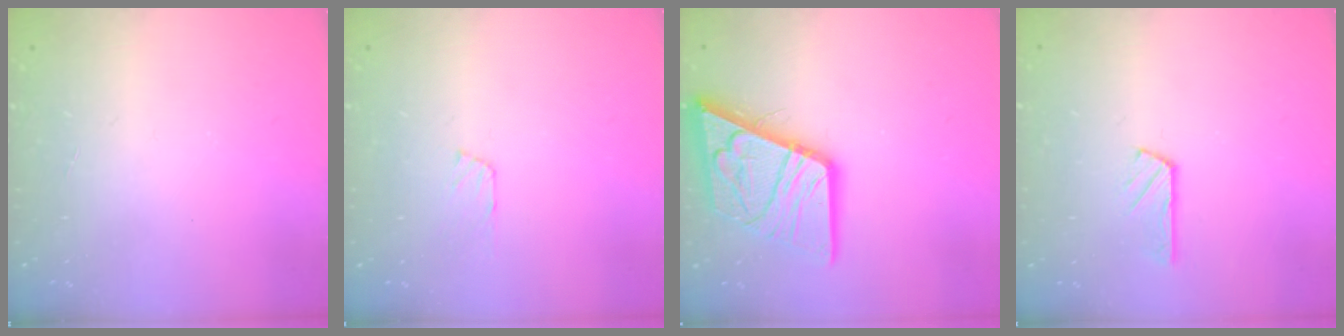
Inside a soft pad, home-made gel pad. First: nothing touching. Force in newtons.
{"total": 6.5, "press": 6.4, "slide": 0.7}
{"total": 19.6, "press": 19.4, "slide": 2.4}
{"total": 2.8, "press": 2.8, "slide": 0.1}